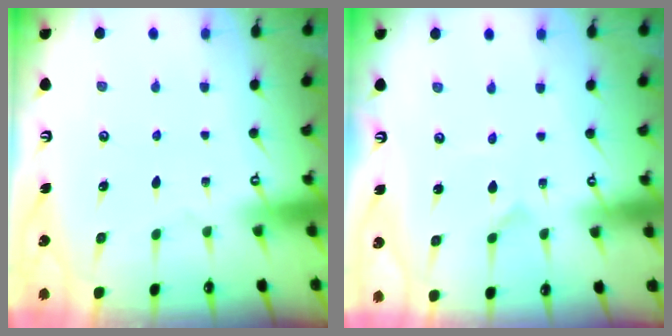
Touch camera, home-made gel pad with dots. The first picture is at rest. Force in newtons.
{"total": 0.0}